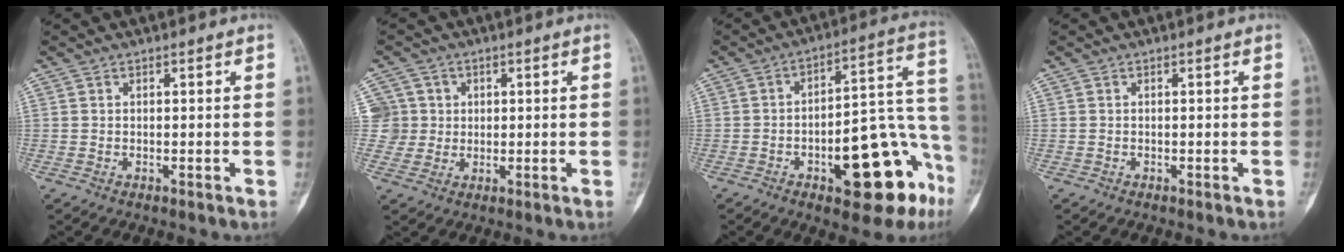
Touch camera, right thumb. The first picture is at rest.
{"total": 5.6, "force": [1.2, 5.5, 0.1], "torque": [0.031, 0.006, 0.021]}
{"total": 21.1, "force": [-8.9, 8.3, 17.3], "torque": [-0.166, 0.073, -0.109]}
{"total": 0.0}